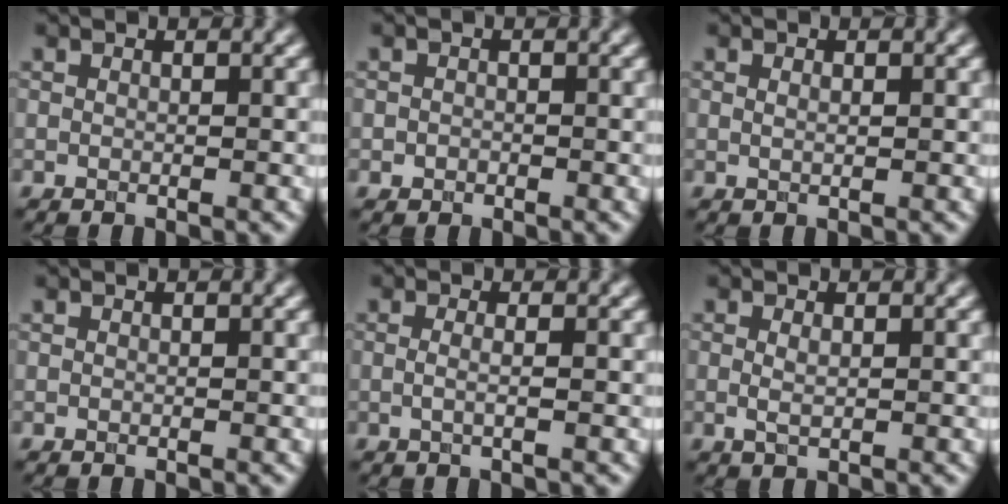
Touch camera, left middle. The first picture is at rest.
{"total": 0.7, "force": [-0.3, 0.6, 0.2], "torque": [-0.001, -0.003, -0.006]}
{"total": 0.6, "force": [0.1, 0.2, 0.6], "torque": [-0.013, 0.002, 0.003]}
{"total": 0.0}
{"total": 1.5, "force": [0.0, 0.5, 1.4], "torque": [-0.020, -0.013, -0.010]}
{"total": 1.2, "force": [0.1, 0.5, 1.1], "torque": [-0.023, -0.002, 0.001]}